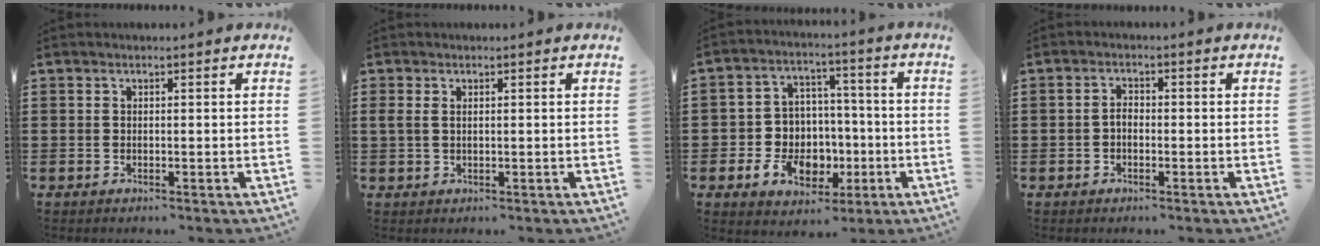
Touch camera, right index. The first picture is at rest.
{"total": 1.4, "force": [0.6, 0.6, 1.2], "torque": [-0.026, 0.006, 0.010]}
{"total": 8.2, "force": [-2.1, 7.2, 3.4], "torque": [-0.077, 0.017, -0.026]}
{"total": 1.7, "force": [-0.7, 0.9, 1.2], "torque": [-0.031, -0.001, -0.017]}